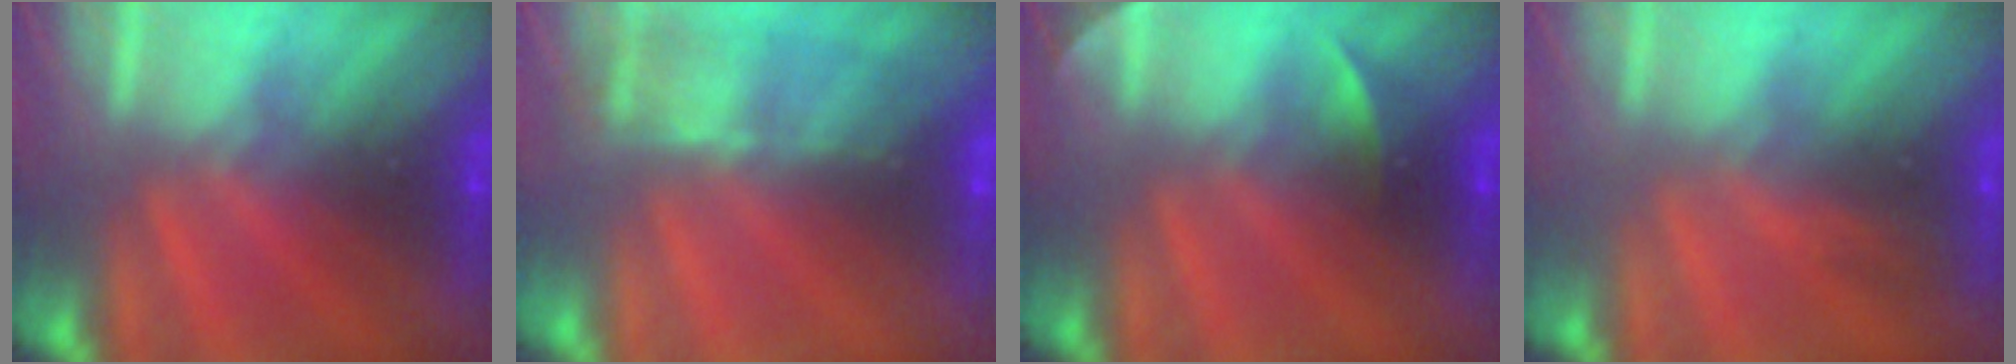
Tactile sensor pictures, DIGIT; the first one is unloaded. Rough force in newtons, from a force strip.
{"total": 10.5}
{"total": 2.3}
{"total": 2.9}